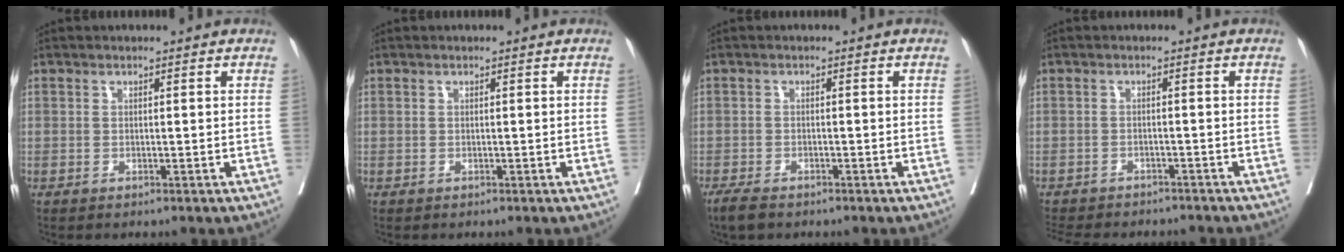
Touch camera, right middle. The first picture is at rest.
{"total": 0.0}
{"total": 2.8, "force": [-2.2, 1.0, 1.5], "torque": [-0.032, -0.007, -0.037]}
{"total": 10.2, "force": [-9.0, 3.8, 2.9], "torque": [-0.055, -0.003, -0.115]}